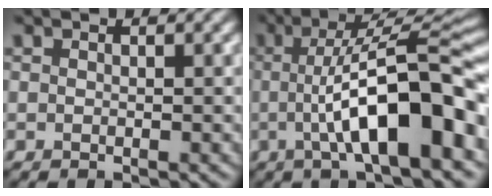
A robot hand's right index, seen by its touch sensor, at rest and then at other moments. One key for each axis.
{"total": 11.4, "fx": -1.4, "fy": 2.7, "fz": 11.0, "tx": -0.150, "ty": 0.015, "tz": -0.026}